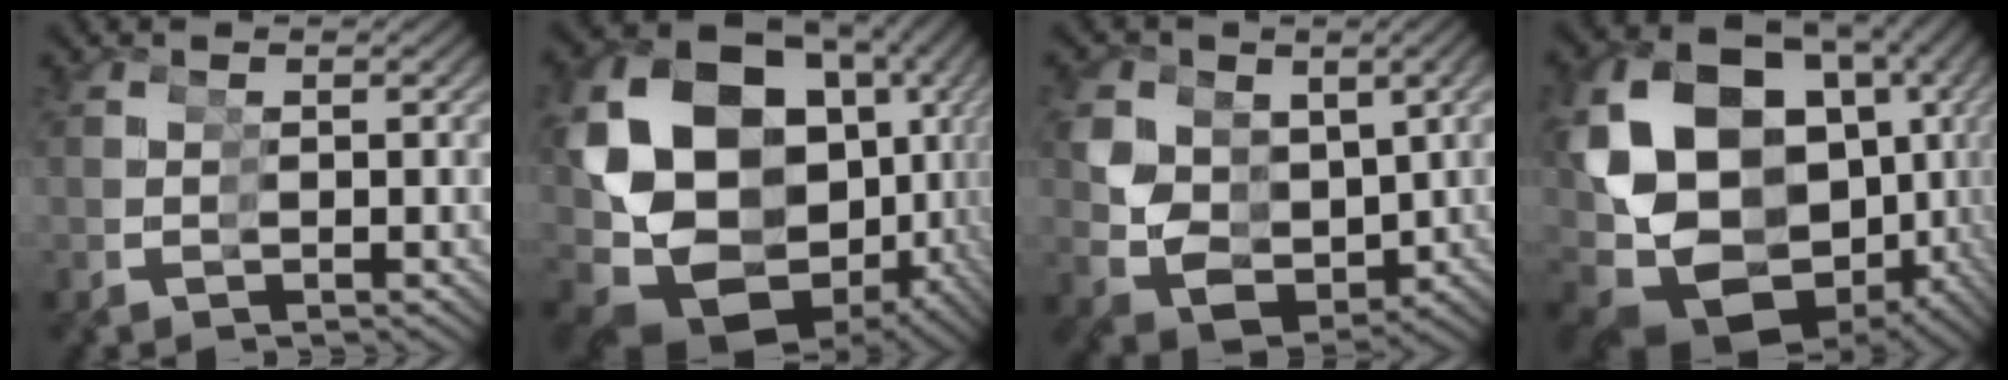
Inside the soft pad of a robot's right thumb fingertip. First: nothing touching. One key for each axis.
{"total": 23.1, "fx": 0.7, "fy": 17.2, "fz": 15.5, "tx": -0.297, "ty": -0.029, "tz": 0.029}
{"total": 10.0, "fx": 0.3, "fy": 8.2, "fz": 5.6, "tx": -0.137, "ty": -0.030, "tz": 0.018}
{"total": 20.9, "fx": 0.0, "fy": 15.7, "fz": 13.8, "tx": -0.263, "ty": -0.034, "tz": 0.020}